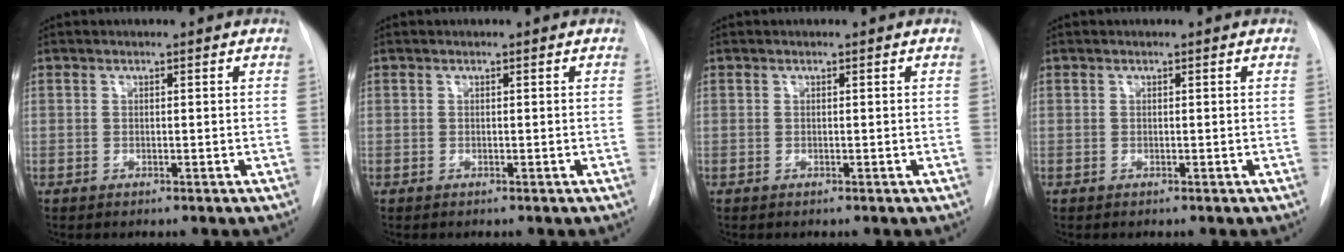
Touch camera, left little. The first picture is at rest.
{"total": 0.0}
{"total": 0.0}
{"total": 0.0}